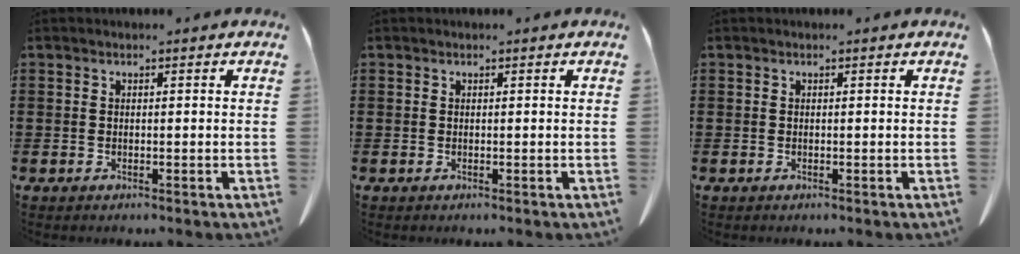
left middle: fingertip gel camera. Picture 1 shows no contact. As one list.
[{"total": 0.0}, {"total": 0.0}]